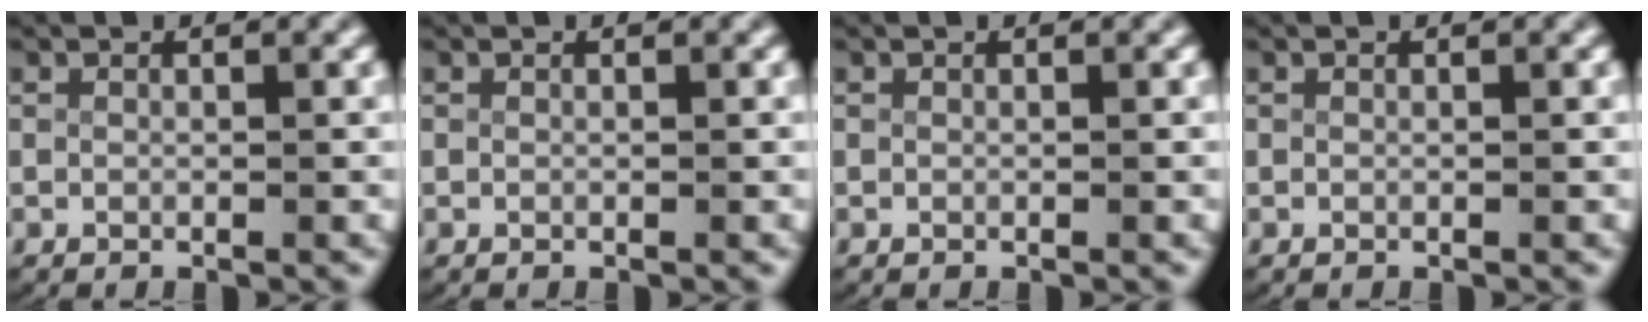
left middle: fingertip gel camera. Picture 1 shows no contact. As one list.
[{"total": 0.0}, {"total": 0.0}, {"total": 0.0}]